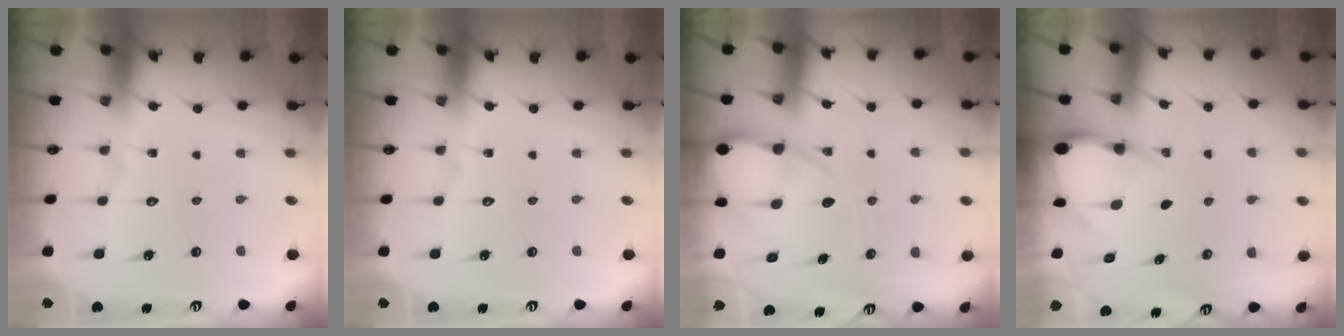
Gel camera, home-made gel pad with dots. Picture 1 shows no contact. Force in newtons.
{"total": 0.0}
{"total": 10.4, "press": 10.4, "slide": 1.1}
{"total": 3.7, "press": 3.7, "slide": 0.5}